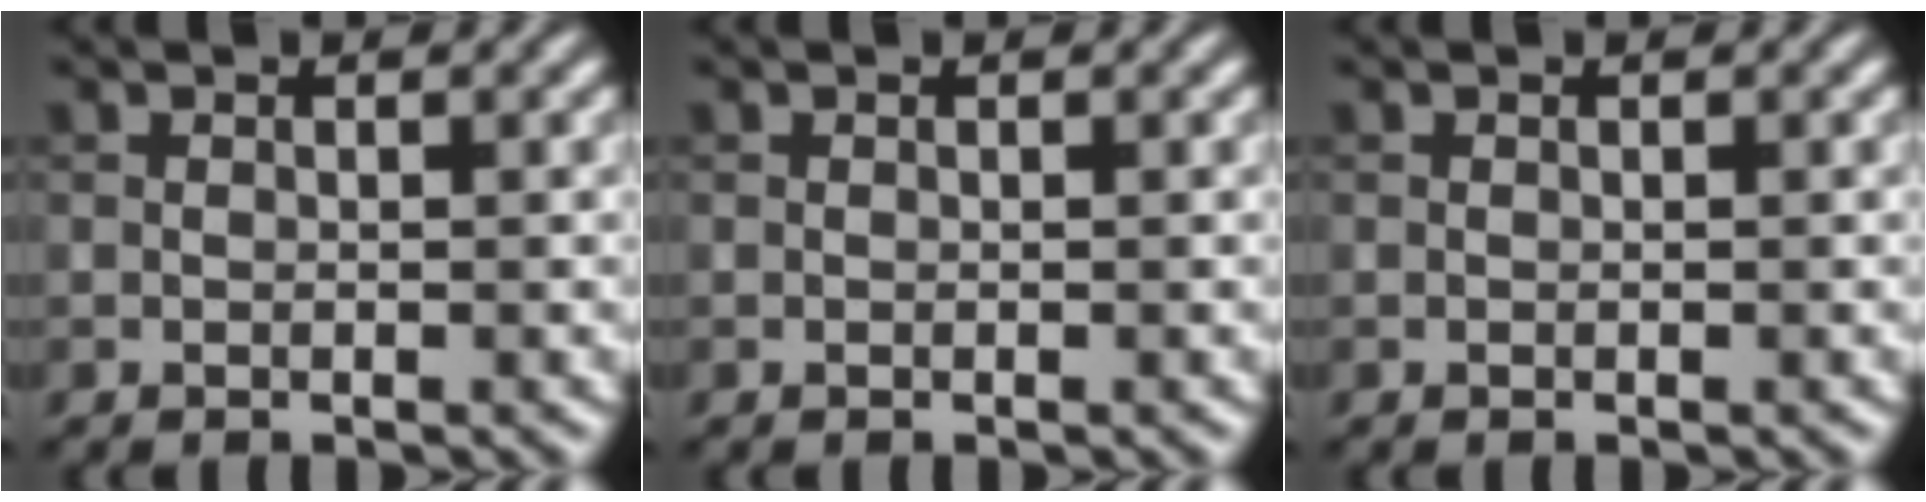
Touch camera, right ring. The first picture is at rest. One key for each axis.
{"total": 0.0}
{"total": 0.0}